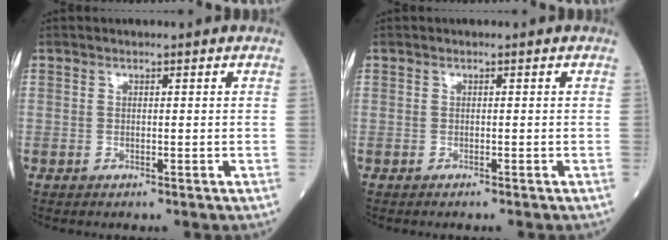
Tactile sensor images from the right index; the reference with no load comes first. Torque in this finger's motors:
{"motor_torque": [0.00, 0.01, -0.06, -0.02]}